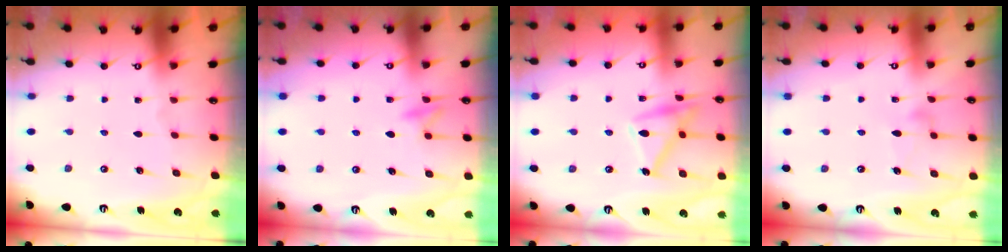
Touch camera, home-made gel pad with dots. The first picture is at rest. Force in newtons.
{"total": 9.0, "press": 8.9, "slide": 1.0}
{"total": 14.4, "press": 14.4, "slide": 0.7}
{"total": 6.6, "press": 6.6, "slide": 0.3}